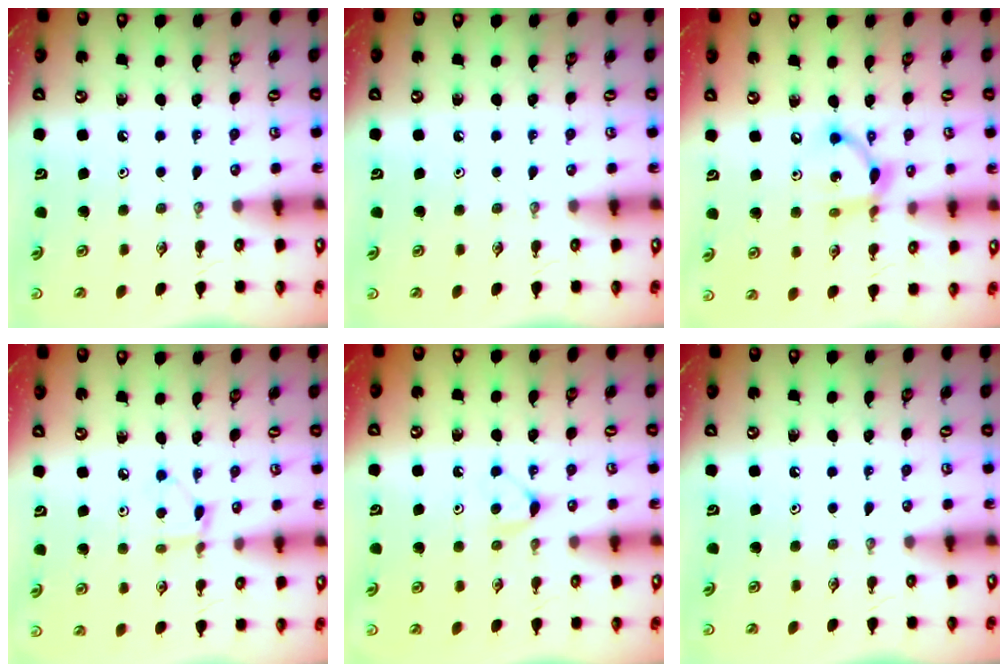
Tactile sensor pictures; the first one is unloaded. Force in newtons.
{"total": 0.0}
{"total": 10.8, "press": 10.8, "slide": 0.8}
{"total": 4.5, "press": 4.4, "slide": 0.6}
{"total": 4.6, "press": 4.5, "slide": 0.5}
{"total": 0.0}